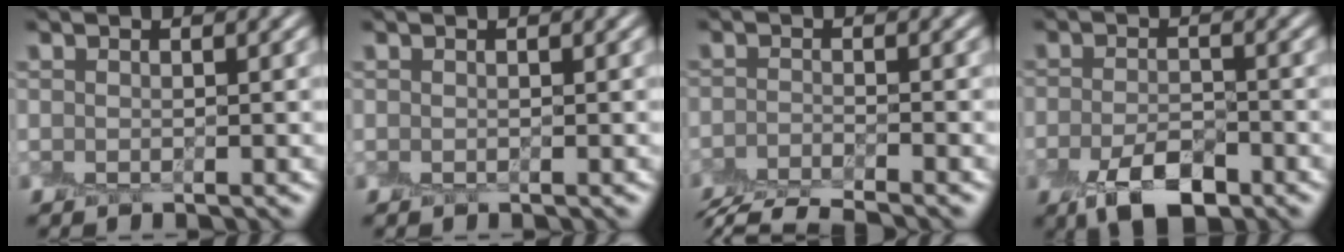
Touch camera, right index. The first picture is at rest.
{"total": 0.0}
{"total": 3.8, "force": [-3.5, 0.4, 1.5], "torque": [-0.033, -0.017, -0.062]}
{"total": 4.1, "force": [-2.1, 1.9, 3.0], "torque": [-0.052, 0.000, -0.039]}